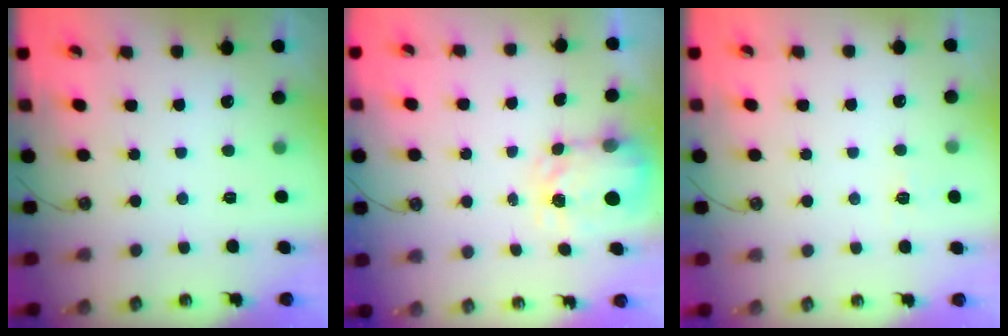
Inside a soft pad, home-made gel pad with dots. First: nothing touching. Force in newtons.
{"total": 4.0, "press": 4.0, "slide": 0.5}
{"total": 2.7, "press": 2.7, "slide": 0.4}